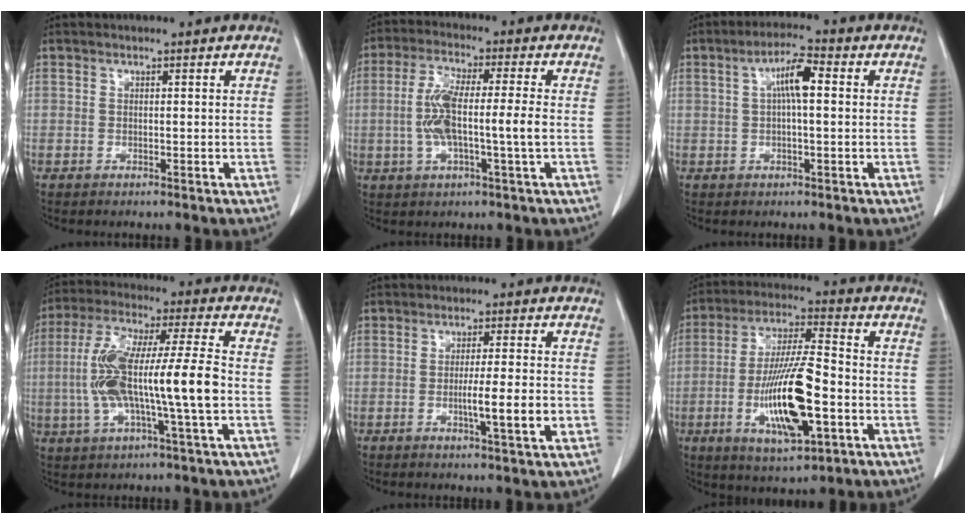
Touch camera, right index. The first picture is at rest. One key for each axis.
{"total": 9.3, "fx": -0.9, "fy": 0.8, "fz": 9.2, "tx": -0.186, "ty": 0.008, "tz": -0.022}
{"total": 5.5, "fx": 1.0, "fy": 0.9, "fz": 5.3, "tx": -0.099, "ty": 0.016, "tz": 0.015}
{"total": 15.4, "fx": -1.9, "fy": 0.9, "fz": 15.2, "tx": -0.302, "ty": 0.014, "tz": -0.038}
{"total": 6.8, "fx": -1.6, "fy": -0.1, "fz": 6.6, "tx": -0.104, "ty": -0.009, "tz": -0.026}
{"total": 15.4, "fx": -4.0, "fy": 3.2, "fz": 14.5, "tx": -0.280, "ty": -0.008, "tz": -0.067}